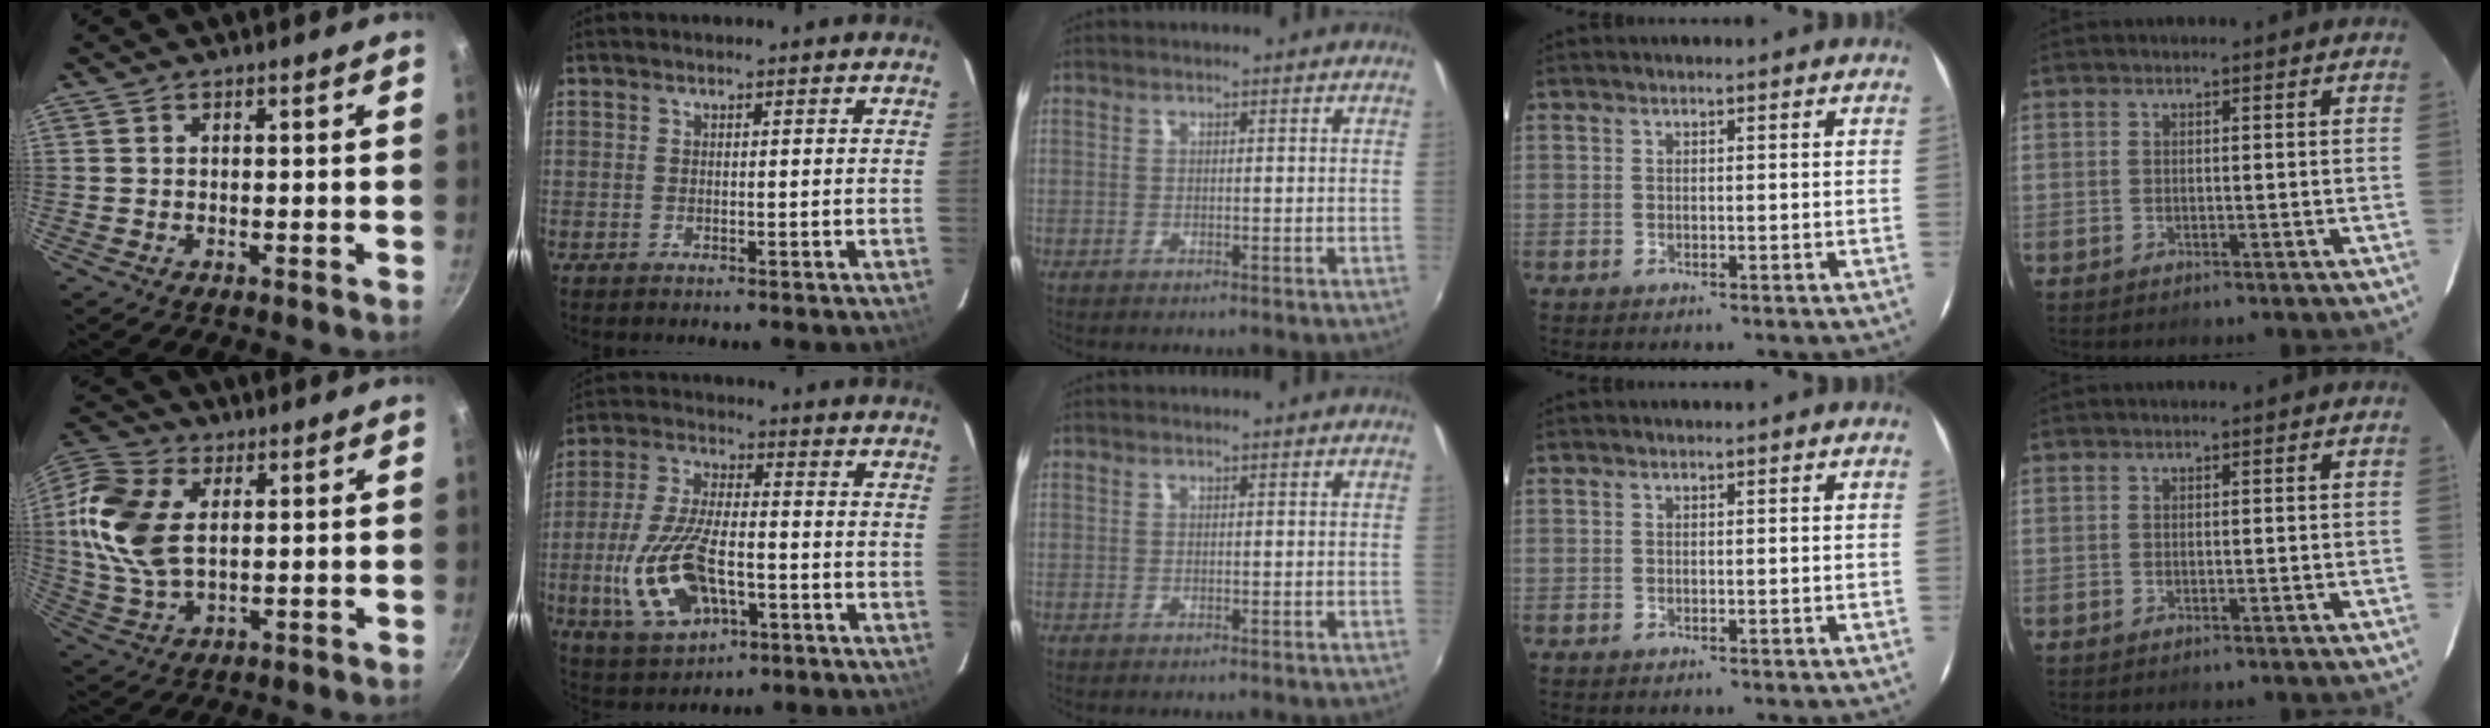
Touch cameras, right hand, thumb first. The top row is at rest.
{"thumb": {"total": 15.0, "force": [2.7, 9.2, 11.5], "torque": [-0.226, 0.000, 0.048]}, "index": {"total": 15.3, "force": [-4.7, 7.1, 12.8], "torque": [-0.279, -0.009, -0.076]}}